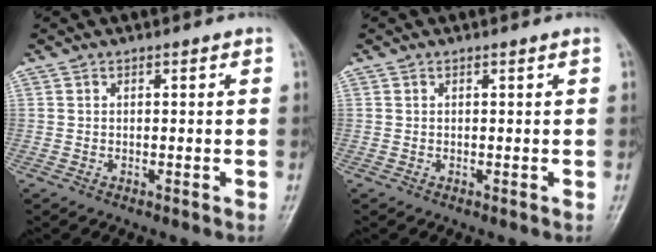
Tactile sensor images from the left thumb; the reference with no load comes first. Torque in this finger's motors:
{"motor_torque": [-0.02, 0.03, -0.07, -0.02, 0.00]}